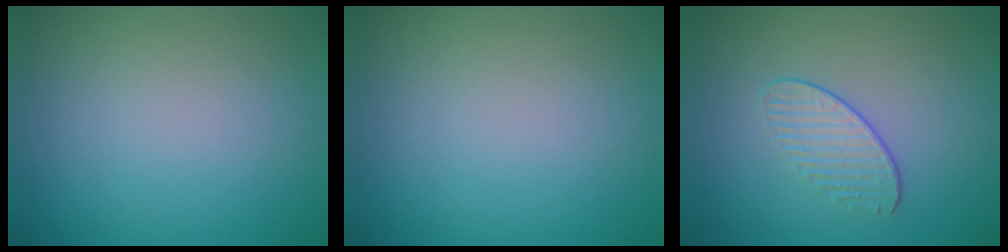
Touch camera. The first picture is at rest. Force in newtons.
{"total": 0.0}
{"total": 1.8, "press": 1.3, "slide": 1.1}